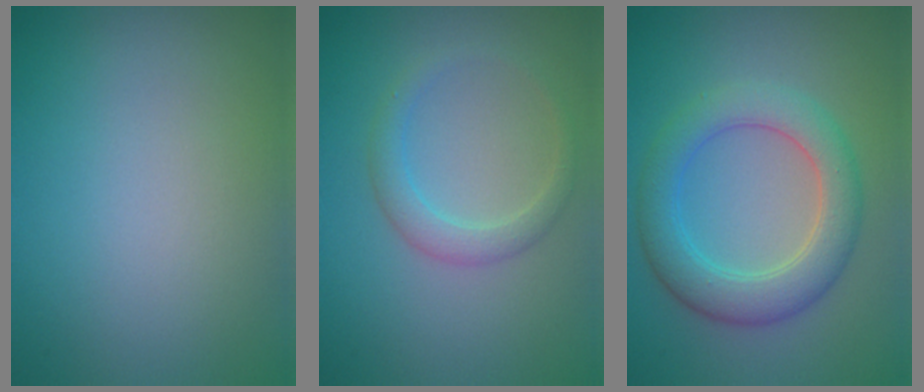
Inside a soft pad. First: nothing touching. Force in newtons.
{"total": 2.1, "press": 2.1, "slide": 0.2}
{"total": 5.1, "press": 5.1, "slide": 0.1}